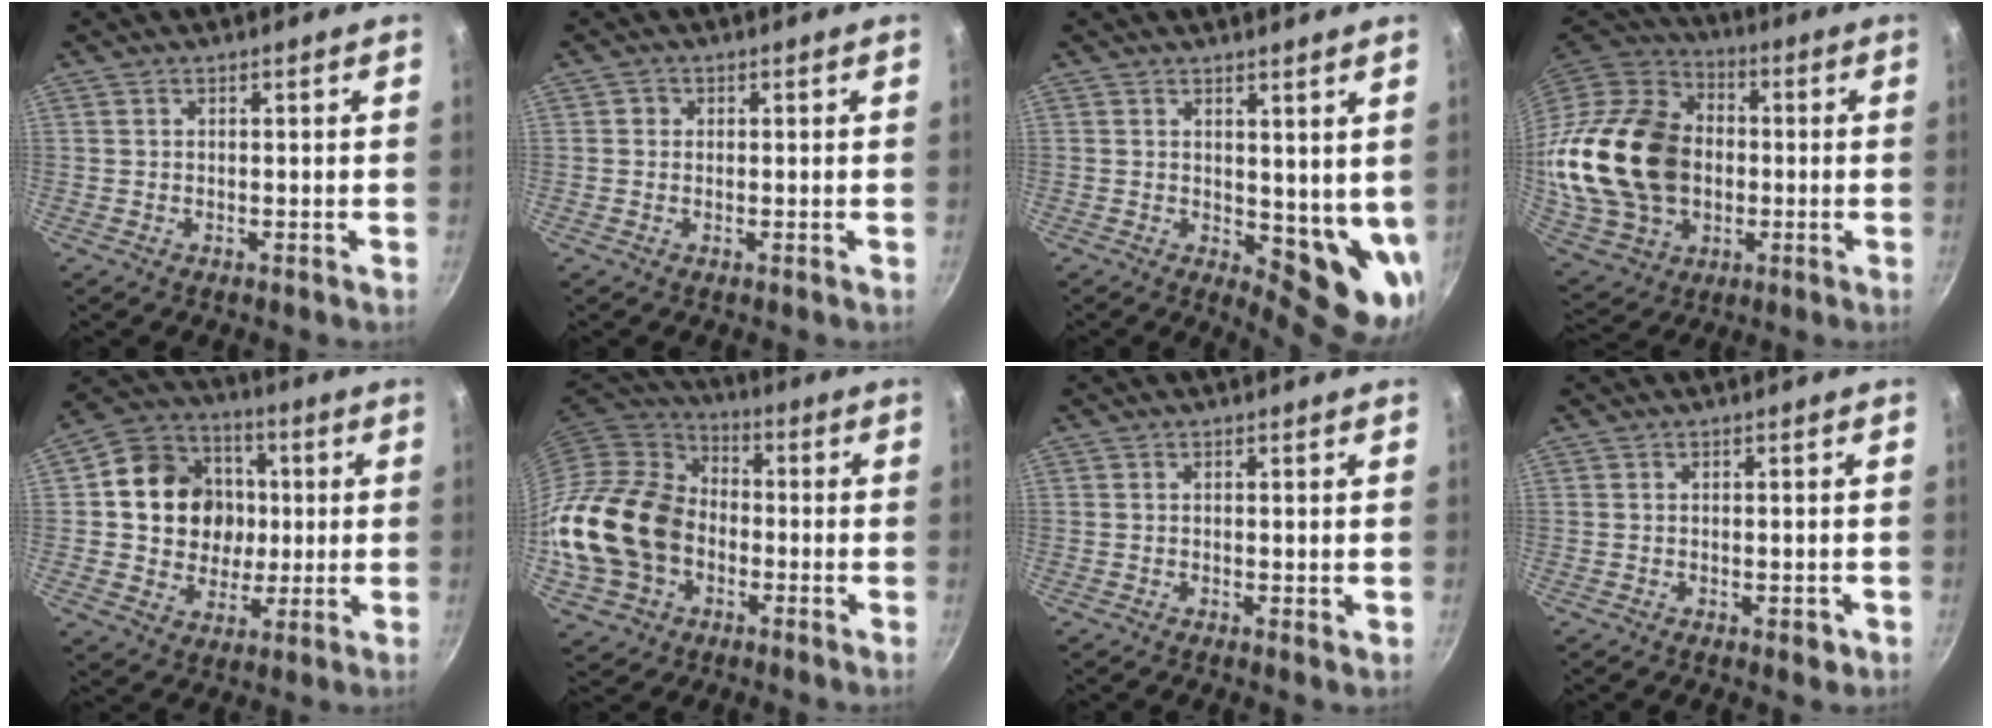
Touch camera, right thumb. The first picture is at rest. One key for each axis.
{"total": 1.3, "fx": 0.2, "fy": 1.2, "fz": 0.3, "tx": 0.000, "ty": 0.001, "tz": -0.001}
{"total": 9.5, "fx": 2.3, "fy": 4.7, "fz": 8.0, "tx": -0.076, "ty": -0.028, "tz": 0.040}
{"total": 27.5, "fx": -0.4, "fy": 20.5, "fz": 18.2, "tx": -0.336, "ty": 0.028, "tz": 0.006}
{"total": 16.7, "fx": 1.6, "fy": 14.6, "fz": 7.9, "tx": -0.105, "ty": 0.016, "tz": 0.025}
{"total": 20.3, "fx": -3.8, "fy": 15.8, "fz": 12.2, "tx": -0.222, "ty": 0.041, "tz": -0.071}
{"total": 0.9, "fx": 0.0, "fy": 0.2, "fz": 0.8, "tx": -0.013, "ty": -0.003, "tz": -0.002}
{"total": 2.1, "fx": -0.9, "fy": 1.0, "fz": 1.7, "tx": -0.021, "ty": 0.001, "tz": -0.011}